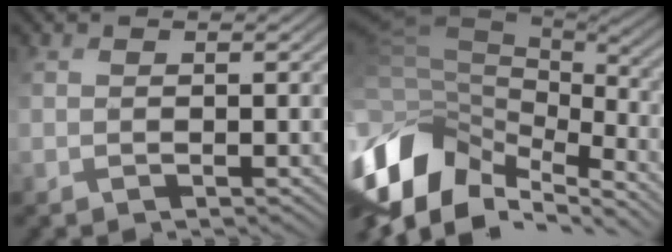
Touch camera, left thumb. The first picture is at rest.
{"total": 13.4, "force": [-4.5, 8.3, 9.5], "torque": [-0.249, -0.018, -0.068]}